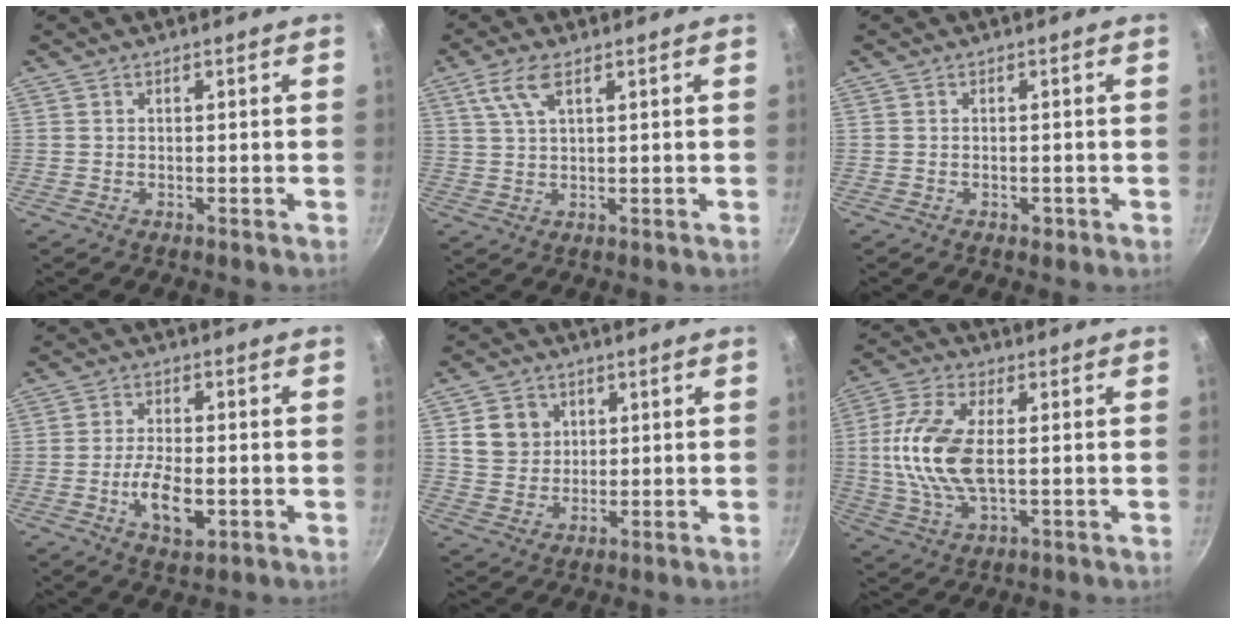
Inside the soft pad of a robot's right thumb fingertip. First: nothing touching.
{"total": 5.3, "force": [2.6, 1.7, 4.3], "torque": [-0.092, -0.002, 0.055]}
{"total": 1.6, "force": [-0.7, 1.0, 1.0], "torque": [-0.013, 0.002, -0.008]}
{"total": 7.9, "force": [-2.1, 3.6, 6.7], "torque": [-0.119, 0.008, -0.036]}
{"total": 7.1, "force": [2.1, 6.2, 2.7], "torque": [-0.018, -0.002, 0.041]}
{"total": 13.3, "force": [0.7, 6.3, 11.7], "torque": [-0.246, 0.003, 0.006]}